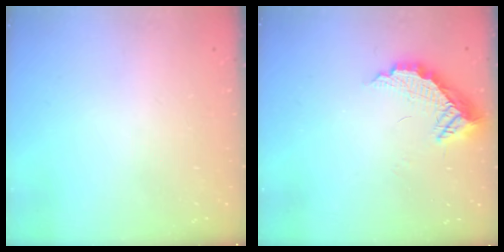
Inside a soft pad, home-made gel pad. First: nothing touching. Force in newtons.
{"total": 9.4, "press": 9.4, "slide": 0.7}